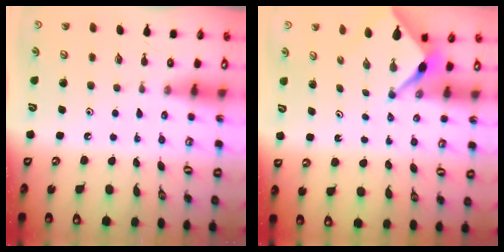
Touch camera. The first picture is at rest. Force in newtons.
{"total": 2.6, "press": 2.5, "slide": 0.3}